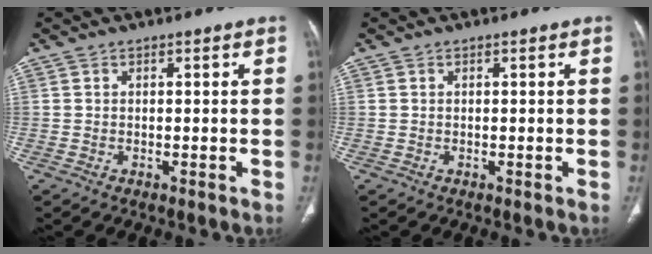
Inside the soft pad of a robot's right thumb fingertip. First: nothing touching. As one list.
[{"total": 0.0}]